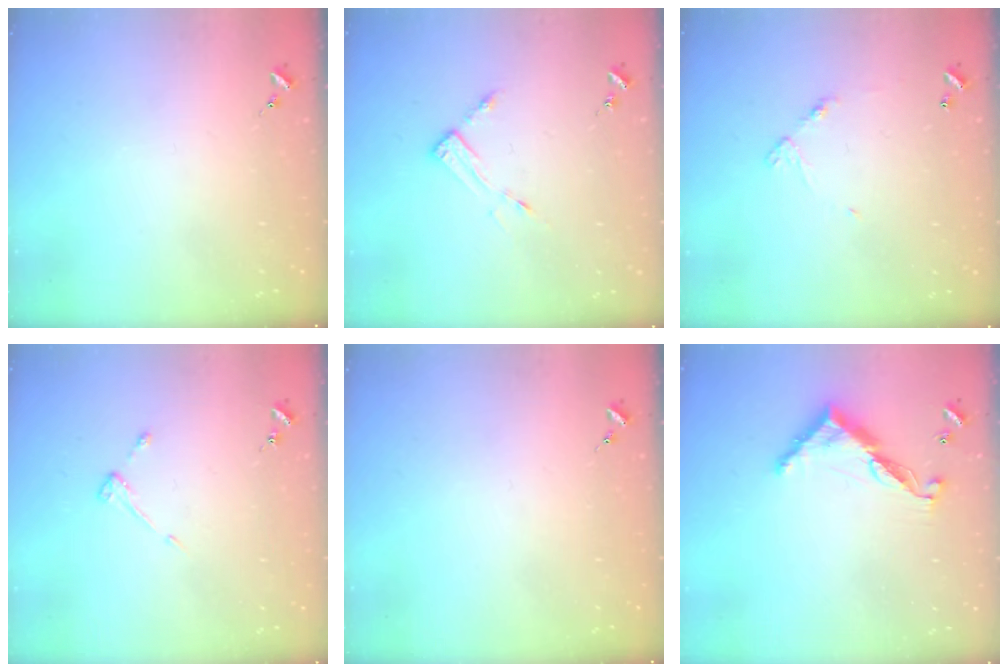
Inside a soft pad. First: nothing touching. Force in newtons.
{"total": 5.4, "press": 5.4, "slide": 0.3}
{"total": 5.9, "press": 5.9, "slide": 0.5}
{"total": 2.8, "press": 2.8, "slide": 0.3}
{"total": 0.0}
{"total": 10.6, "press": 10.6, "slide": 0.4}